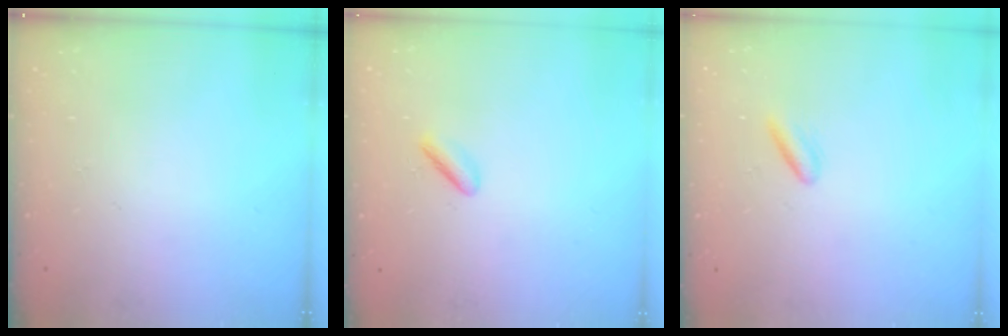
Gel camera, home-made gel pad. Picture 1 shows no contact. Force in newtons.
{"total": 2.2, "press": 1.9, "slide": 1.2}
{"total": 2.1, "press": 1.9, "slide": 0.9}